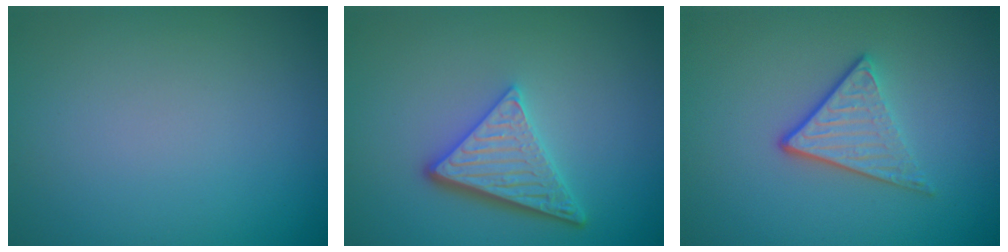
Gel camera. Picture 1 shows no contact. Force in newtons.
{"total": 4.3, "press": 3.4, "slide": 2.6}
{"total": 3.2, "press": 2.5, "slide": 2.1}